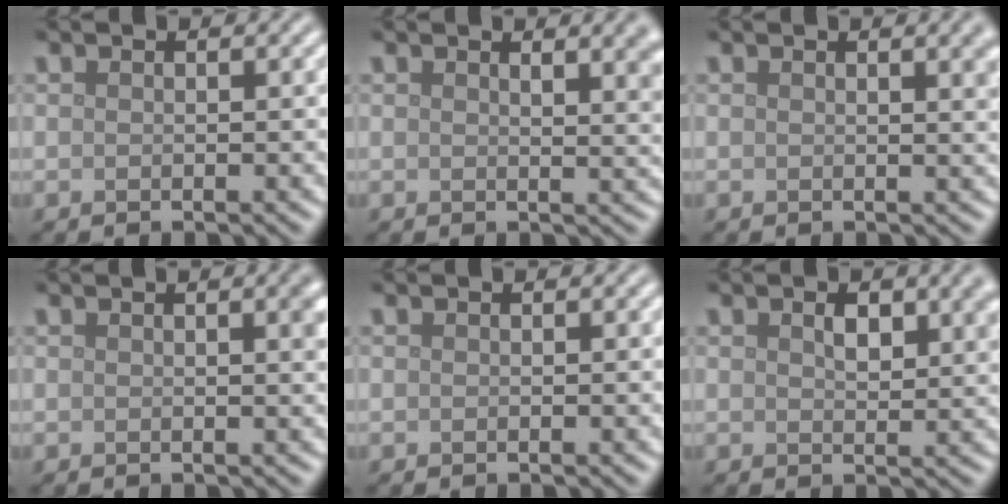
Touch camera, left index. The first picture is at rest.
{"total": 3.4, "force": [1.9, 1.2, 2.6], "torque": [-0.018, 0.002, 0.025]}
{"total": 2.6, "force": [1.1, 0.9, 2.2], "torque": [-0.013, 0.007, 0.011]}
{"total": 1.8, "force": [0.6, 0.6, 1.6], "torque": [-0.013, 0.006, 0.007]}
{"total": 0.0}
{"total": 3.3, "force": [1.3, 1.6, 2.6], "torque": [-0.040, 0.005, 0.021]}